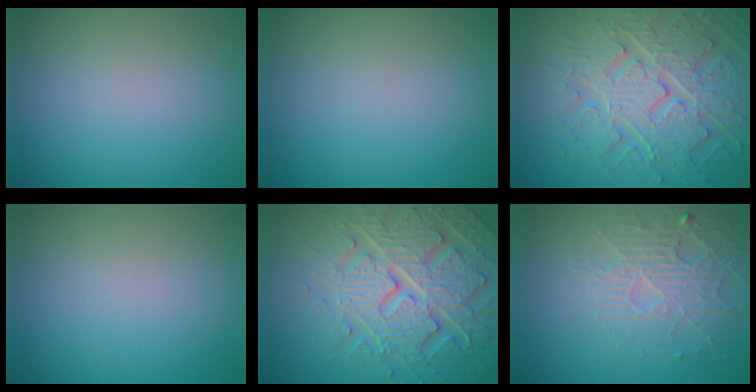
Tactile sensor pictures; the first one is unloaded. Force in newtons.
{"total": 0.0}
{"total": 8.3, "press": 6.5, "slide": 5.1}
{"total": 0.0}
{"total": 8.1, "press": 7.9, "slide": 2.0}
{"total": 4.0, "press": 3.6, "slide": 1.7}